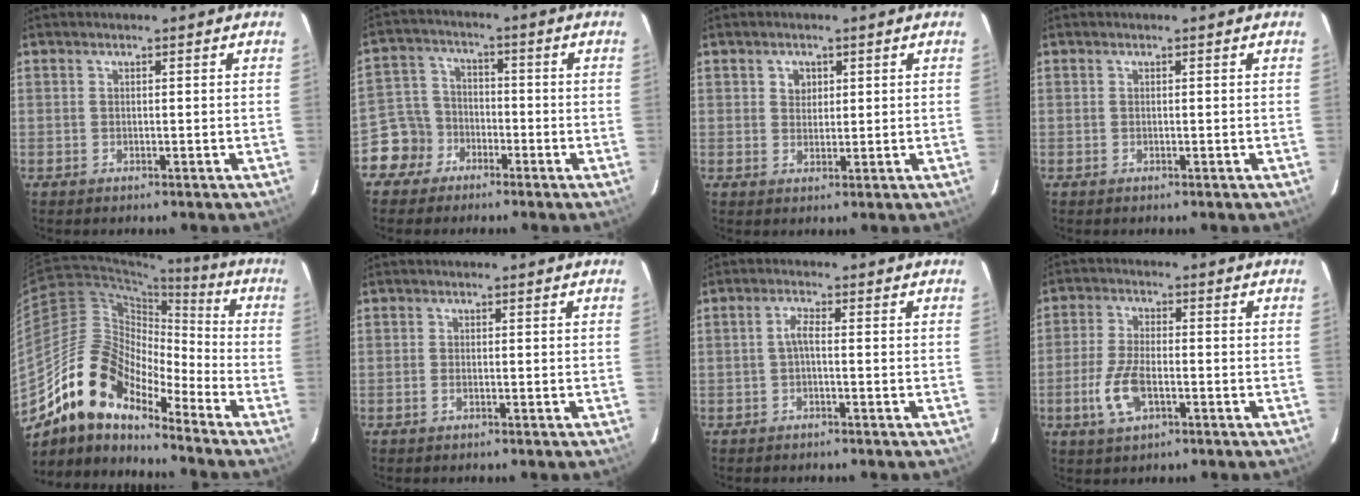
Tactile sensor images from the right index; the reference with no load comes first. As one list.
[{"total": 7.0, "force": [-4.1, 5.6, 0.4], "torque": [-0.022, 0.030, -0.084]}, {"total": 2.5, "force": [1.0, 2.2, 0.8], "torque": [-0.008, 0.008, 0.016]}, {"total": 0.0}, {"total": 15.2, "force": [-12.0, 5.9, 7.3], "torque": [-0.126, 0.010, -0.237]}, {"total": 0.9, "force": [-0.4, 0.4, 0.7], "torque": [-0.016, 0.000, -0.007]}, {"total": 1.9, "force": [-0.6, 0.3, 1.8], "torque": [-0.038, 0.007, -0.013]}, {"total": 11.5, "force": [-3.7, 5.8, 9.2], "torque": [-0.203, -0.003, -0.063]}]